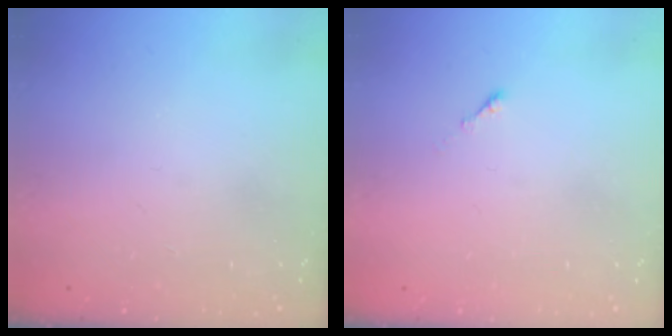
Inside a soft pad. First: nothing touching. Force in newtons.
{"total": 0.0}